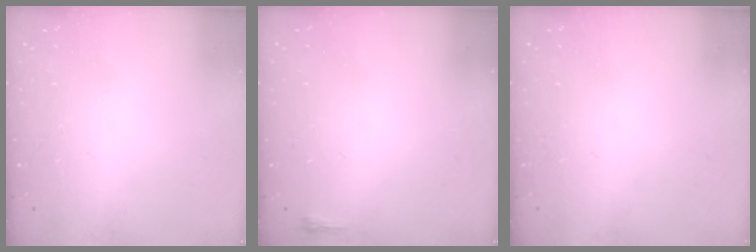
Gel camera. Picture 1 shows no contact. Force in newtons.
{"total": 2.3, "press": 2.2, "slide": 0.7}
{"total": 0.0}